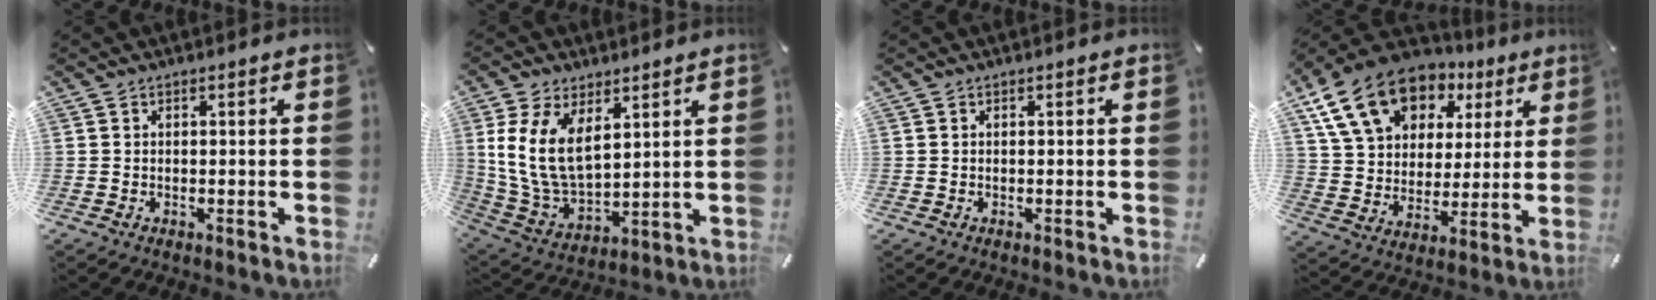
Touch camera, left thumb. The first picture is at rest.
{"total": 12.8, "force": [5.0, 8.1, 8.6], "torque": [-0.207, -0.020, 0.093]}
{"total": 0.0}
{"total": 18.0, "force": [9.7, 12.5, 8.6], "torque": [-0.173, -0.030, 0.179]}